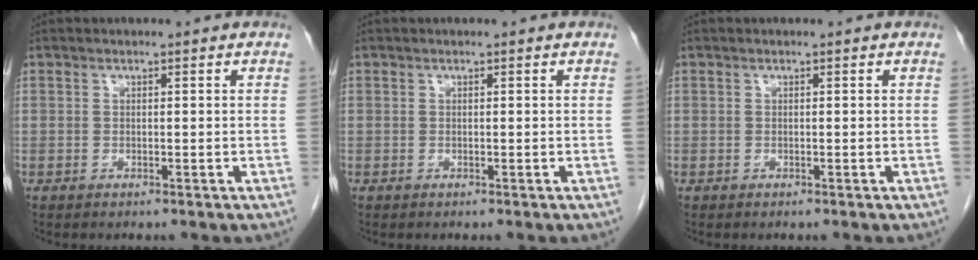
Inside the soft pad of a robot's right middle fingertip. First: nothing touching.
{"total": 0.0}
{"total": 0.0}